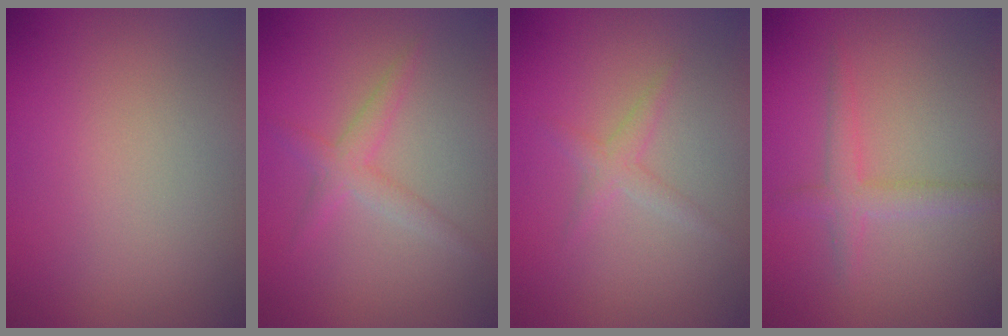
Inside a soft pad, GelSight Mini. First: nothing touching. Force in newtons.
{"total": 2.1, "press": 2.1, "slide": 0.0}
{"total": 1.4, "press": 1.4, "slide": 0.0}
{"total": 2.2, "press": 2.2, "slide": 0.0}